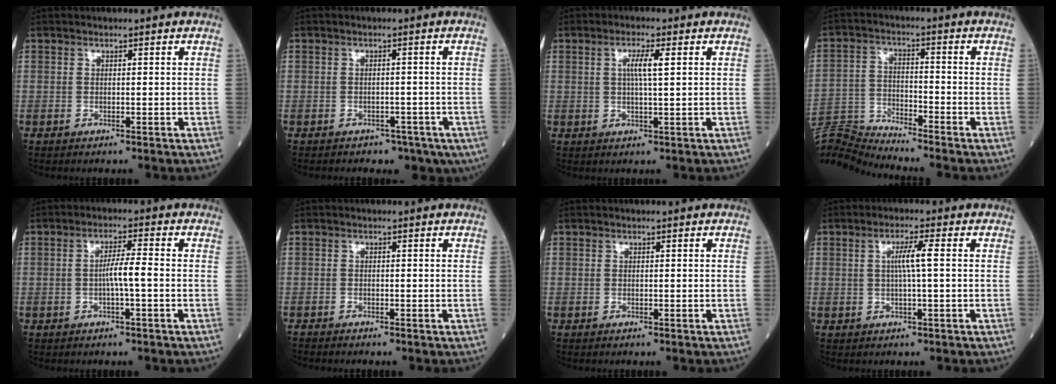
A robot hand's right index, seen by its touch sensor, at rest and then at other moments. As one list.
[{"total": 5.0, "force": [-3.3, 3.4, 1.6], "torque": [-0.015, 0.008, -0.037]}, {"total": 3.6, "force": [0.9, 0.1, 3.5], "torque": [-0.067, 0.002, 0.015]}, {"total": 10.6, "force": [-10.4, -2.0, 0.0], "torque": [-0.011, 0.020, -0.201]}, {"total": 4.9, "force": [-0.9, -0.4, 4.8], "torque": [-0.086, 0.009, -0.017]}, {"total": 1.7, "force": [-1.6, -0.4, -0.4], "torque": [0.005, -0.010, -0.033]}, {"total": 0.0}, {"total": 3.5, "force": [0.3, -0.3, 3.5], "torque": [-0.066, 0.003, 0.005]}]